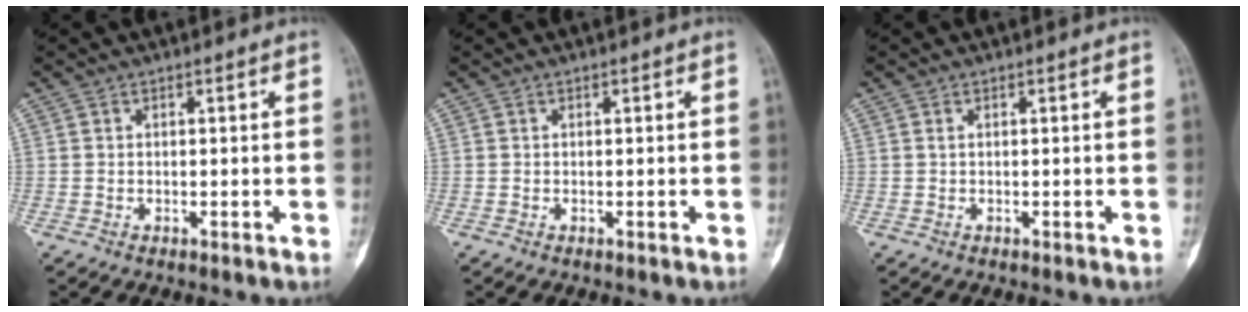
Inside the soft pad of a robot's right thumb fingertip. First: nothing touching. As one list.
[{"total": 0.0}, {"total": 0.0}]